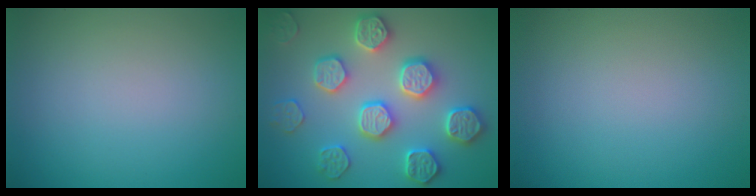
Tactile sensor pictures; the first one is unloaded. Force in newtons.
{"total": 5.5, "press": 5.4, "slide": 1.2}
{"total": 0.0}